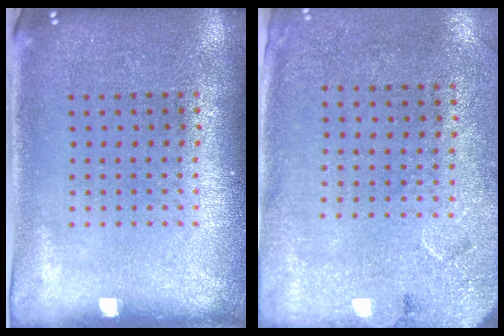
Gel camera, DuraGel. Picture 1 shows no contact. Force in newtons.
{"total": 2.7, "press": 2.2, "slide": 1.6}